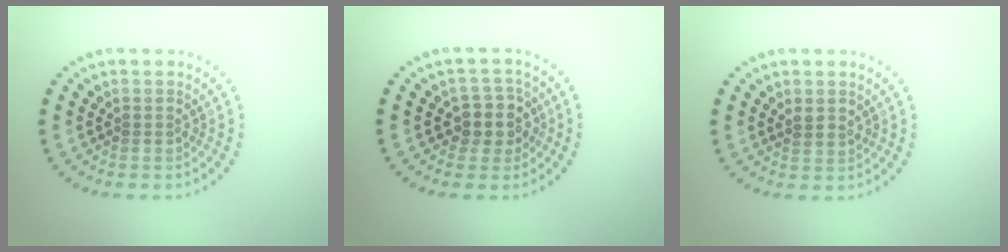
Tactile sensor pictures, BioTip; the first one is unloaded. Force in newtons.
{"total": 2.9, "press": 2.5, "slide": 1.5}
{"total": 1.1, "press": 0.8, "slide": 0.8}